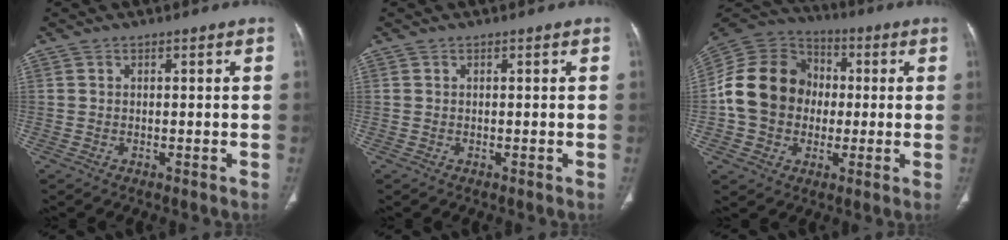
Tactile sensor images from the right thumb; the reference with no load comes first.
{"total": 0.0}
{"total": 16.6, "force": [-0.6, 14.1, 8.7], "torque": [-0.140, 0.030, -0.017]}